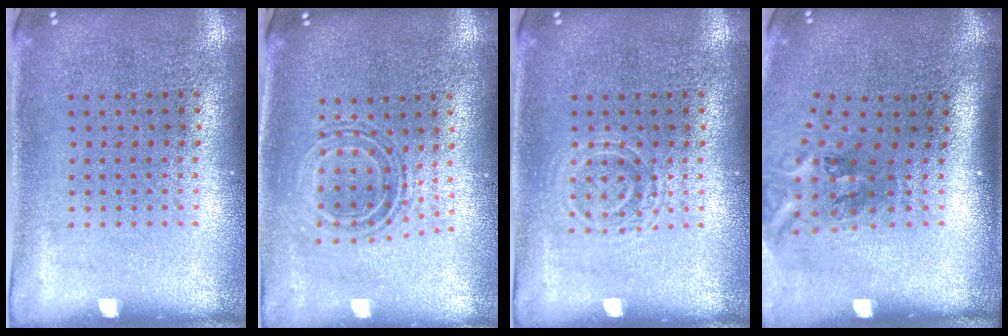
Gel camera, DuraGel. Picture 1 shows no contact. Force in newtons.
{"total": 0.9, "press": 0.8, "slide": 0.3}
{"total": 1.7, "press": 1.7, "slide": 0.4}
{"total": 2.1, "press": 1.3, "slide": 1.6}